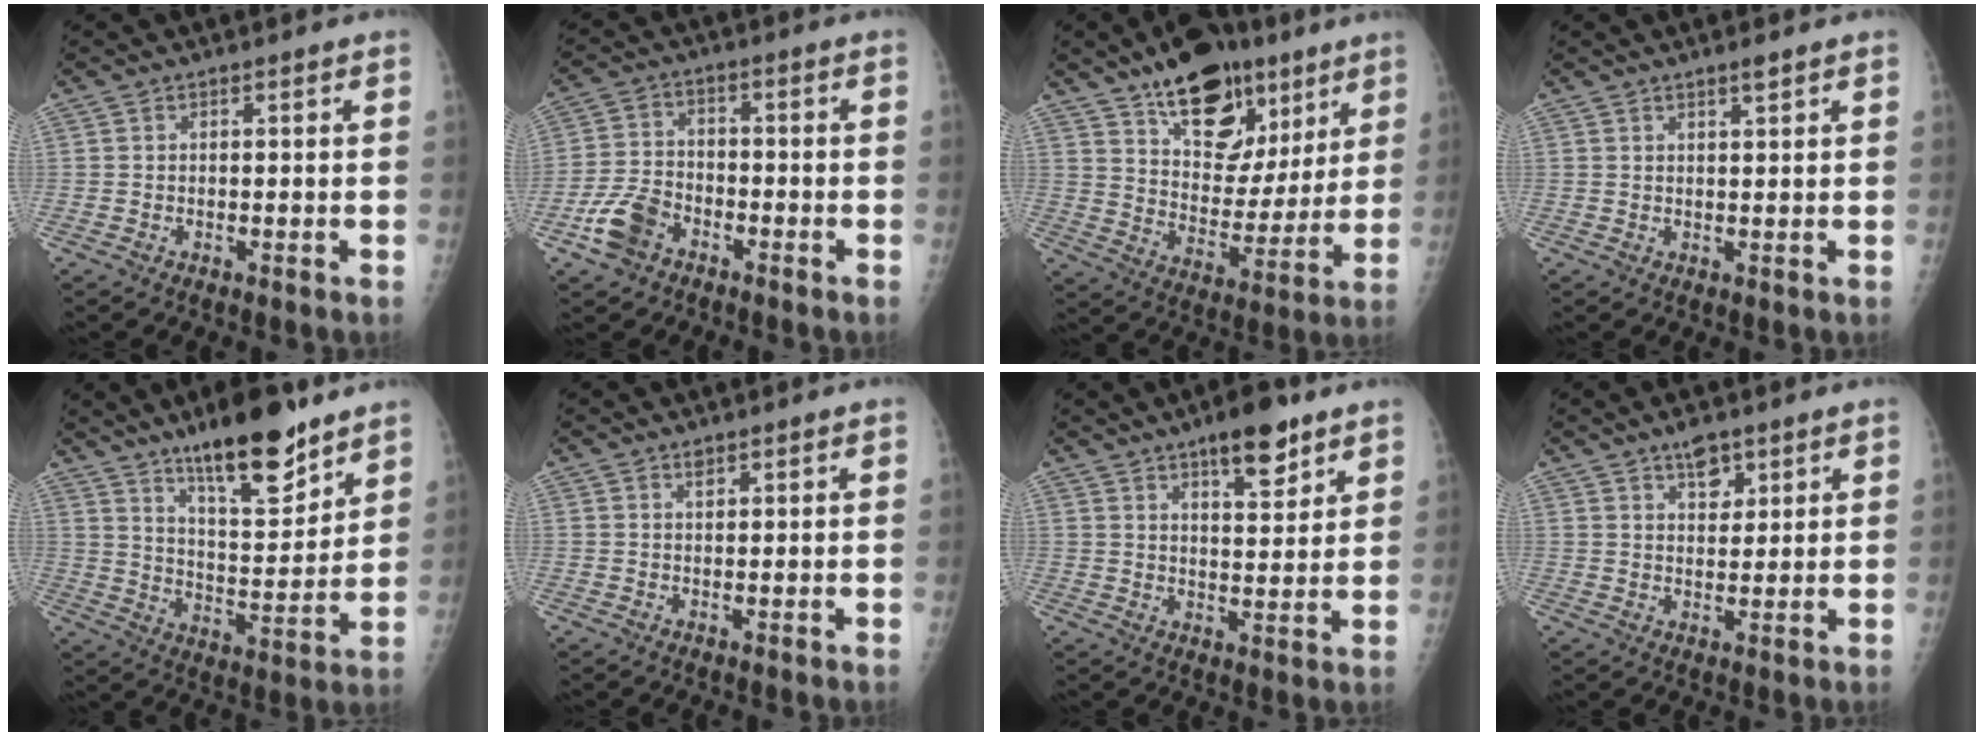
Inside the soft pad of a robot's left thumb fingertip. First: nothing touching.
{"total": 7.8, "force": [-4.3, 5.1, 4.1], "torque": [-0.080, 0.021, -0.082]}
{"total": 20.1, "force": [12.2, 11.1, 11.4], "torque": [-0.119, -0.055, 0.196]}
{"total": 1.7, "force": [1.3, 0.2, 1.2], "torque": [-0.017, -0.009, 0.022]}
{"total": 16.4, "force": [11.7, 4.8, 10.5], "torque": [-0.135, -0.080, 0.197]}
{"total": 1.1, "force": [0.8, 0.6, 0.6], "torque": [-0.004, -0.005, 0.012]}
{"total": 9.5, "force": [6.1, 3.3, 6.5], "torque": [-0.078, -0.034, 0.092]}
{"total": 4.8, "force": [3.1, 2.4, 2.7], "torque": [-0.025, -0.020, 0.050]}